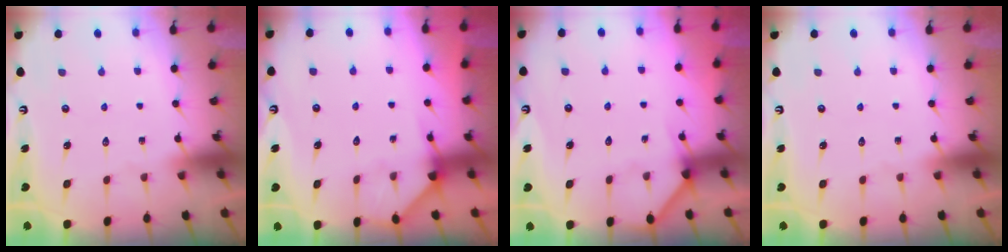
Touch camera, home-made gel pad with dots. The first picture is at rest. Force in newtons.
{"total": 4.8, "press": 4.8, "slide": 0.3}
{"total": 4.6, "press": 4.6, "slide": 0.5}
{"total": 0.0}